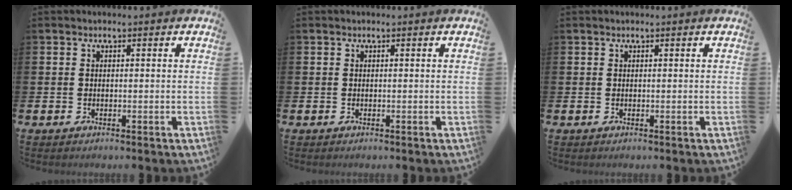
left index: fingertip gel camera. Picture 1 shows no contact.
{"total": 0.0}
{"total": 0.0}